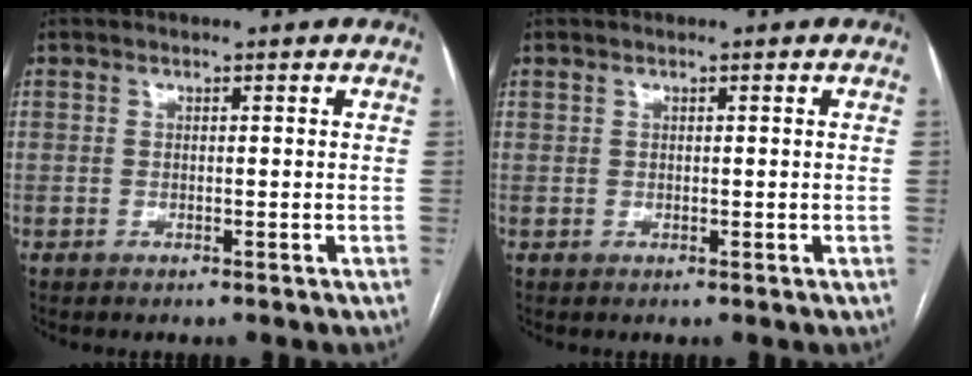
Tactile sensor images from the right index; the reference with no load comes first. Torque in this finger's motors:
{"motor_torque": [-0.39, 0.04, 0.02, -0.01]}